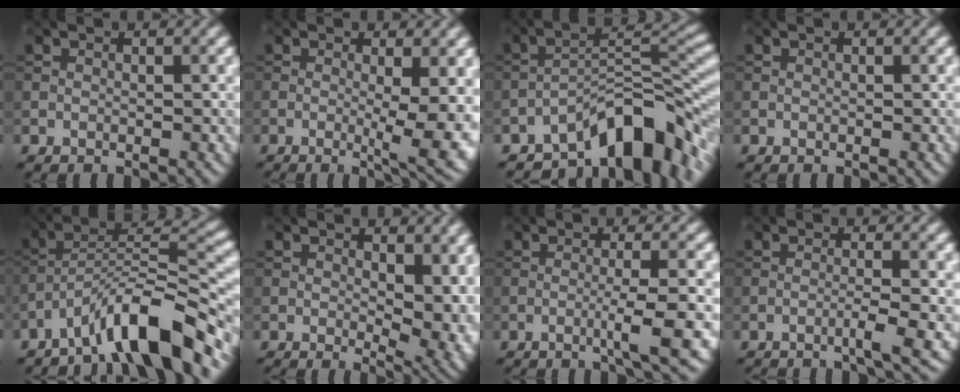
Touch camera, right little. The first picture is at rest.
{"total": 6.5, "force": [-0.7, 1.4, 6.3], "torque": [-0.088, -0.016, -0.007]}
{"total": 10.1, "force": [-6.7, 3.7, 6.5], "torque": [-0.078, 0.011, -0.124]}
{"total": 0.0}
{"total": 9.5, "force": [-6.9, 2.0, 6.2], "torque": [-0.091, 0.016, -0.125]}
{"total": 6.6, "force": [-0.1, 3.5, 5.7], "torque": [-0.076, -0.012, 0.002]}
{"total": 3.9, "force": [-1.3, 0.3, 3.6], "torque": [-0.050, 0.008, -0.036]}
{"total": 2.4, "force": [-1.2, 0.2, 2.1], "torque": [-0.024, 0.005, -0.034]}